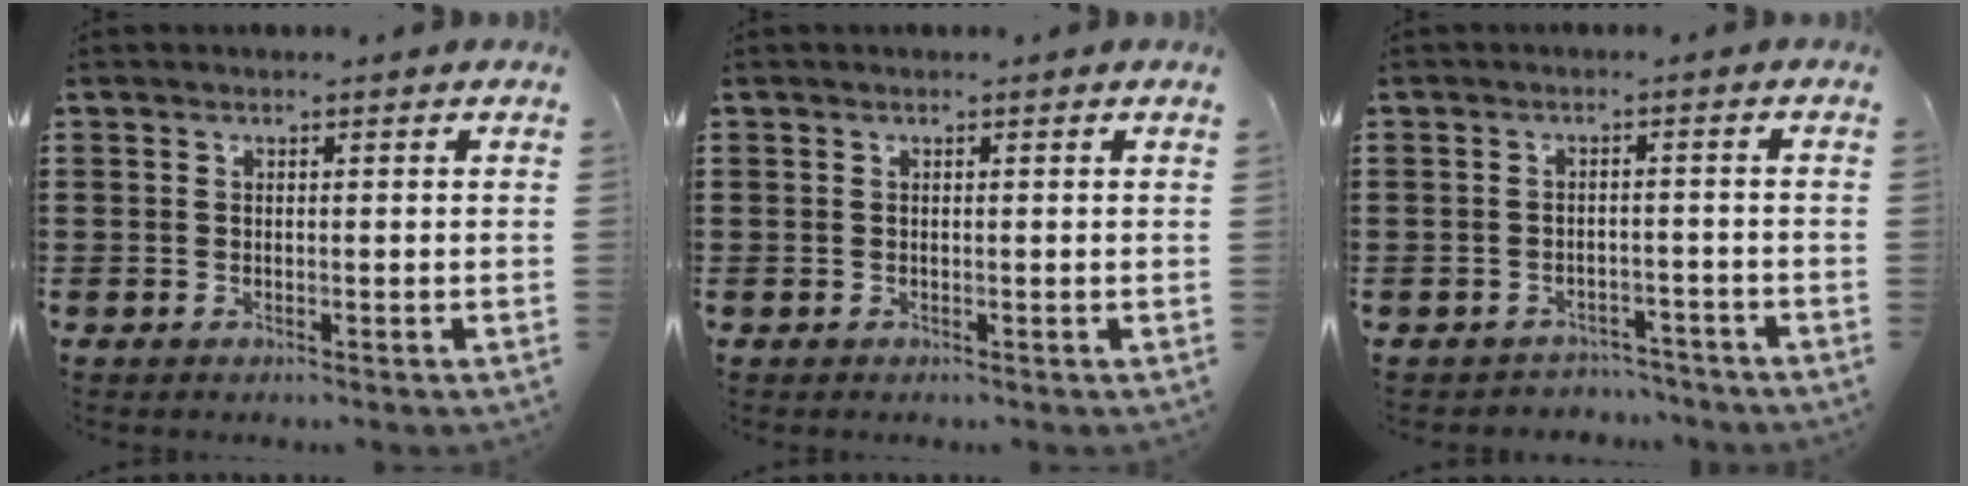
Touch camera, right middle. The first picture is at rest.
{"total": 0.0}
{"total": 2.6, "force": [-2.5, 0.5, -0.2], "torque": [-0.005, 0.002, -0.057]}